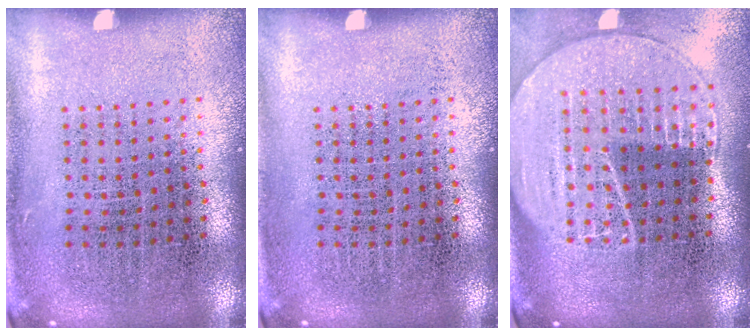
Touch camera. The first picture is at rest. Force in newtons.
{"total": 0.0}
{"total": 1.9, "press": 1.8, "slide": 0.8}